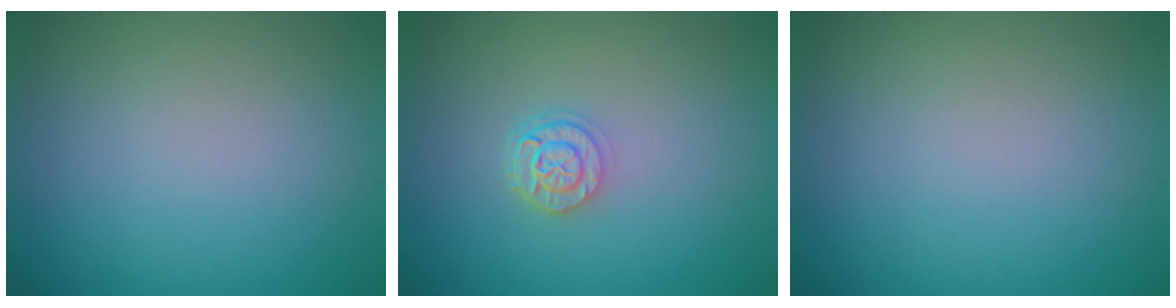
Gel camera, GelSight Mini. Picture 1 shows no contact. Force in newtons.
{"total": 2.3, "press": 1.9, "slide": 1.4}
{"total": 0.0}